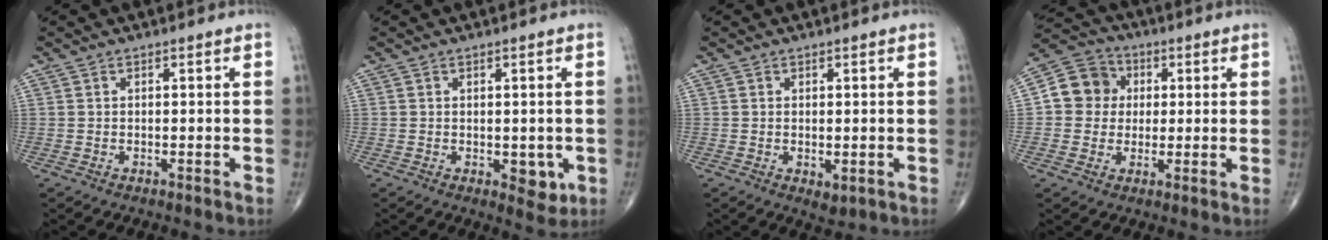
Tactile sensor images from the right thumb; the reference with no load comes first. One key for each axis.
{"total": 4.0, "fx": -0.8, "fy": 2.4, "fz": 3.2, "tx": -0.019, "ty": -0.006, "tz": -0.004}
{"total": 2.3, "fx": -0.4, "fy": 1.2, "fz": 1.9, "tx": -0.026, "ty": -0.007, "tz": 0.000}
{"total": 9.1, "fx": 1.0, "fy": 8.4, "fz": 3.4, "tx": -0.033, "ty": 0.013, "tz": 0.005}